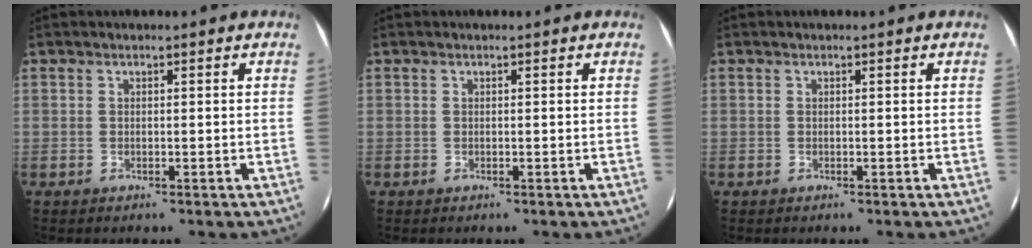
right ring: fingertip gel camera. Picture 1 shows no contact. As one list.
[{"total": 0.0}, {"total": 0.0}]